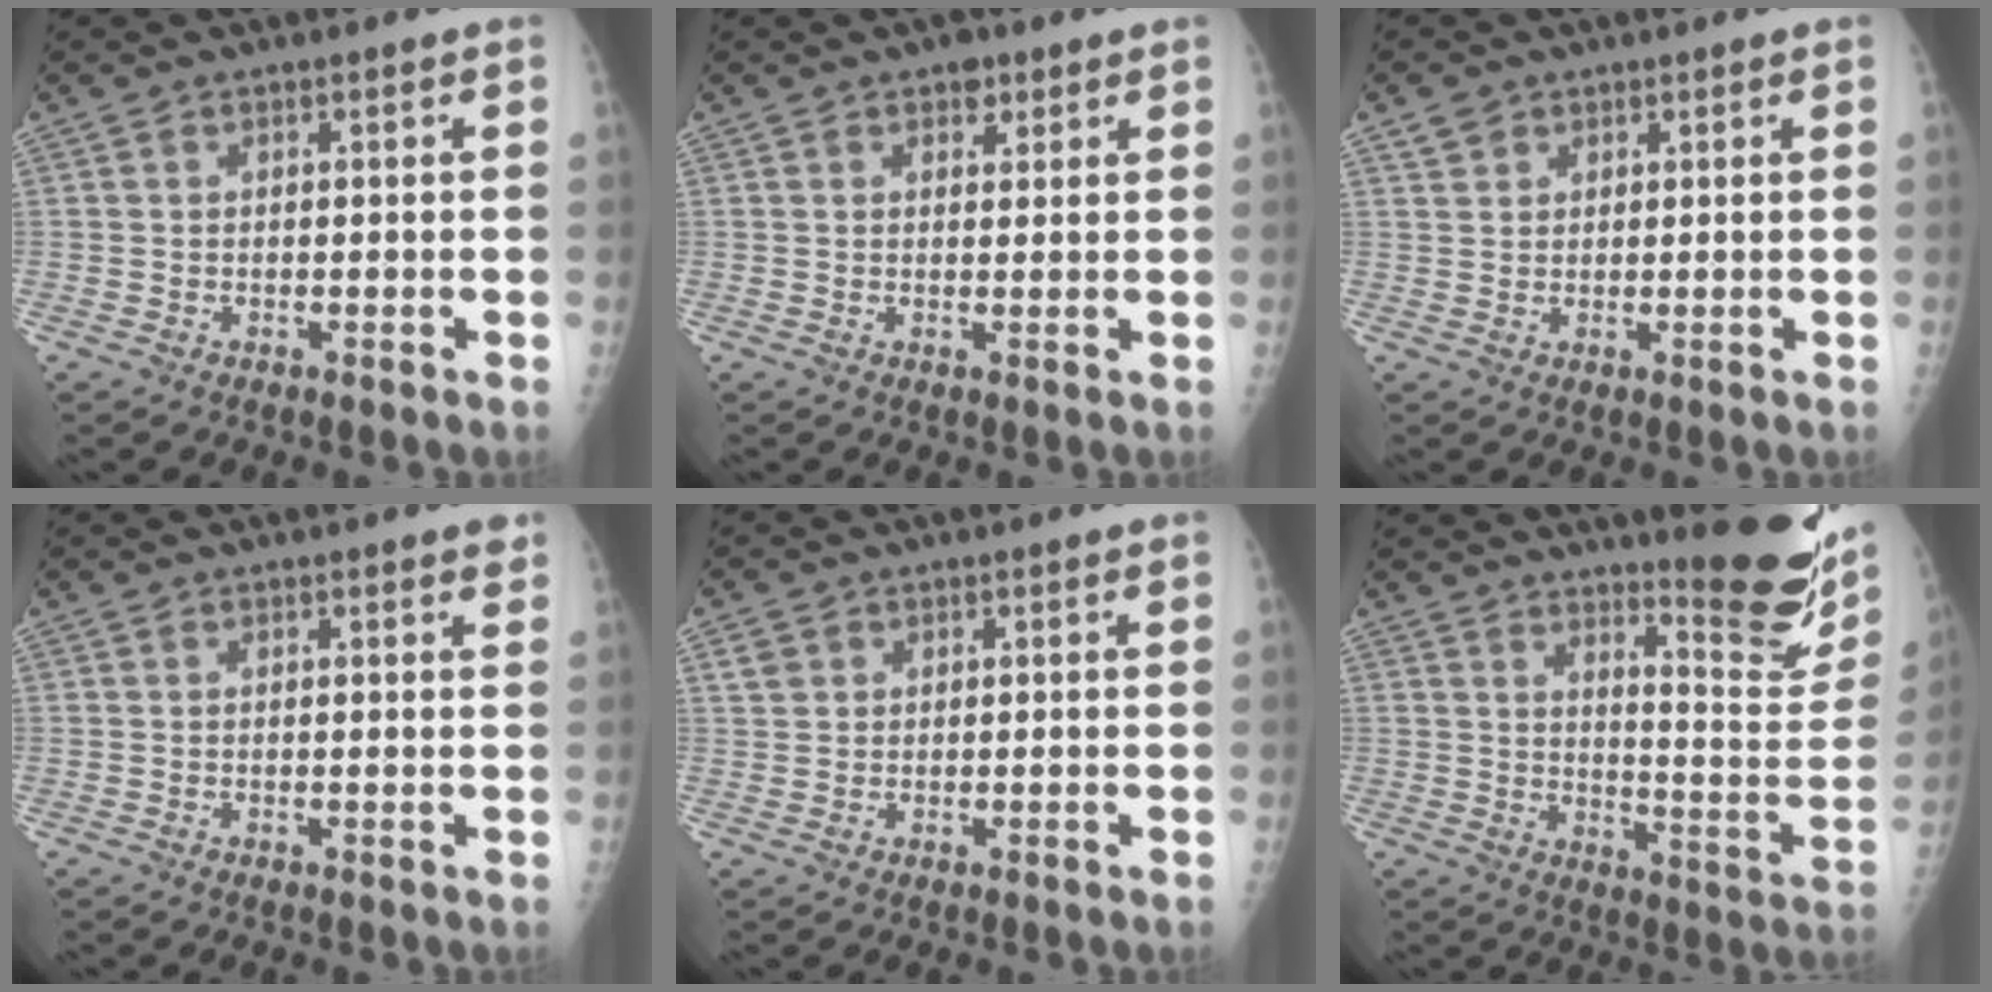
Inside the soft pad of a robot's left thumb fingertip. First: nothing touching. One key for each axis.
{"total": 2.4, "fx": 1.5, "fy": 1.5, "fz": 1.2, "tx": 0.001, "ty": -0.005, "tz": 0.018}
{"total": 2.5, "fx": 1.5, "fy": 1.9, "fz": 0.6, "tx": 0.002, "ty": -0.007, "tz": 0.024}
{"total": 2.0, "fx": 1.4, "fy": 0.3, "fz": 1.3, "tx": -0.012, "ty": -0.003, "tz": 0.015}
{"total": 2.4, "fx": 1.3, "fy": 1.8, "fz": 0.8, "tx": -0.003, "ty": -0.004, "tz": 0.024}
{"total": 18.3, "fx": 12.8, "fy": 3.5, "fz": 12.7, "tx": -0.136, "ty": -0.110, "tz": 0.179}